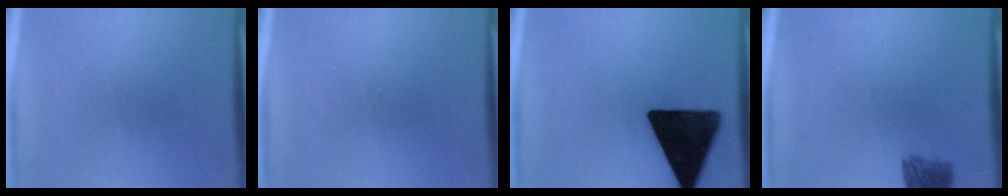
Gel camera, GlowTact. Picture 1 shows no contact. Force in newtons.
{"total": 0.0}
{"total": 17.5}
{"total": 5.3}